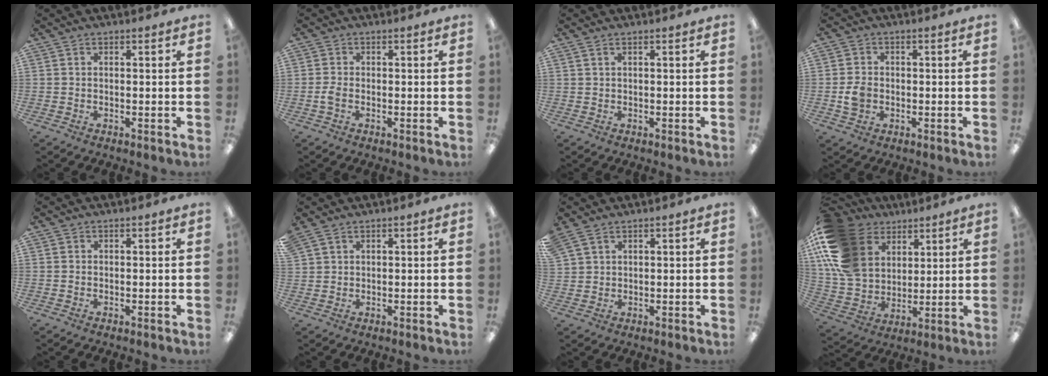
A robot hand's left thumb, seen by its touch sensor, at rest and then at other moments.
{"total": 2.0, "force": [-0.6, 1.2, 1.4], "torque": [-0.033, 0.000, -0.012]}
{"total": 0.9, "force": [0.4, 0.1, 0.8], "torque": [-0.016, 0.000, 0.007]}
{"total": 3.9, "force": [-0.7, 3.2, 2.1], "torque": [-0.027, 0.003, -0.013]}
{"total": 0.0}
{"total": 2.4, "force": [1.8, 1.2, 0.9], "torque": [-0.022, -0.003, 0.036]}
{"total": 3.4, "force": [2.6, 1.8, 1.2], "torque": [-0.030, -0.004, 0.051]}
{"total": 20.7, "force": [8.5, 14.9, 11.6], "torque": [-0.265, -0.030, 0.159]}